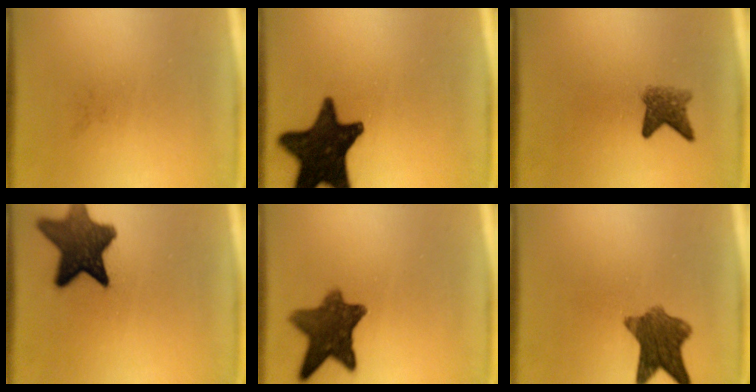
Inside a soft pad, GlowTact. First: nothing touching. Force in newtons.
{"total": 16.8}
{"total": 3.5}
{"total": 12.4}
{"total": 9.9}
{"total": 8.4}